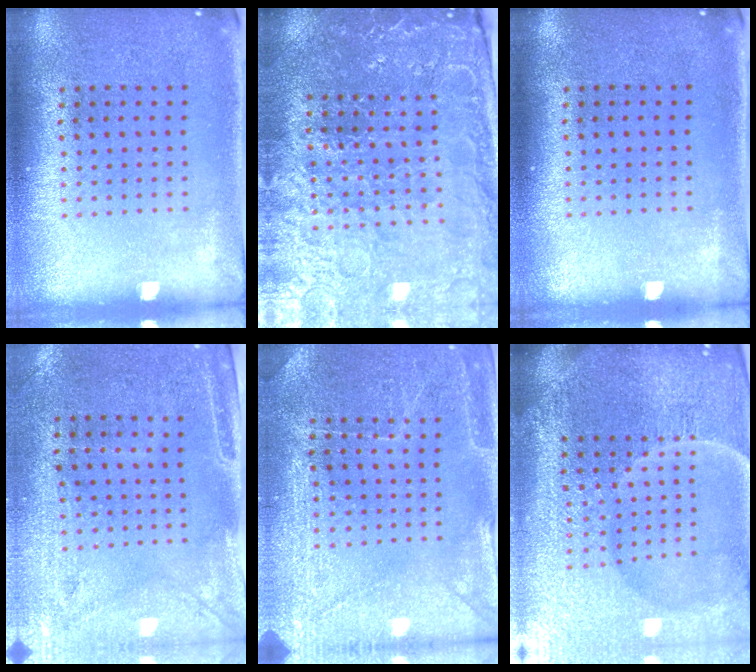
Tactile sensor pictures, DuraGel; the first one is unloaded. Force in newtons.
{"total": 3.8, "press": 3.8, "slide": 0.6}
{"total": 0.0}
{"total": 2.9, "press": 2.5, "slide": 1.5}
{"total": 2.9, "press": 2.9, "slide": 0.3}
{"total": 6.3, "press": 5.7, "slide": 2.7}